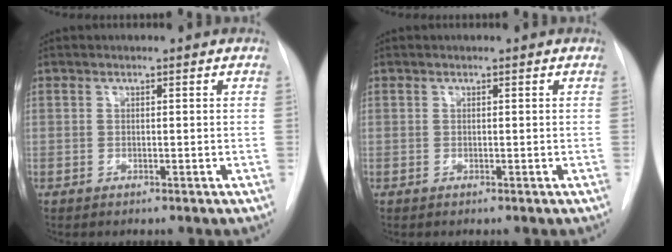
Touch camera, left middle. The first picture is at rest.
{"total": 0.0}